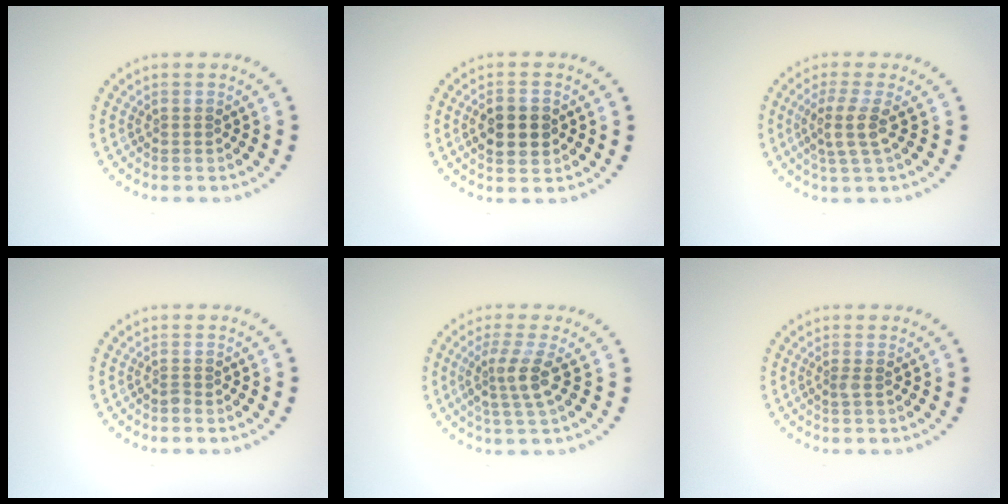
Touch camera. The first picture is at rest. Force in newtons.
{"total": 4.2, "press": 4.2, "slide": 0.1}
{"total": 2.9, "press": 2.3, "slide": 1.8}
{"total": 0.6, "press": 0.3, "slide": 0.5}
{"total": 3.0, "press": 2.3, "slide": 1.9}
{"total": 0.6, "press": 0.5, "slide": 0.4}